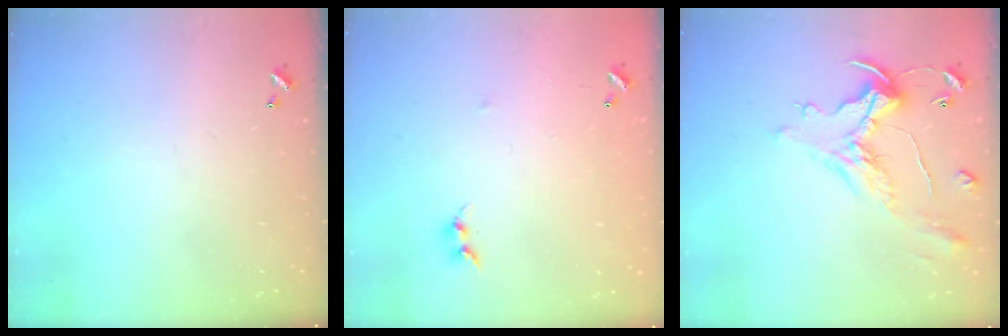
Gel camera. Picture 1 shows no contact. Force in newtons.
{"total": 7.0, "press": 7.0, "slide": 0.5}
{"total": 1.7, "press": 1.2, "slide": 1.1}